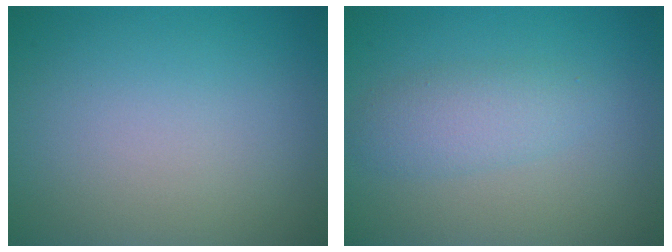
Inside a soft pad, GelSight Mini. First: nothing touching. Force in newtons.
{"total": 2.6, "press": 2.6, "slide": 0.1}